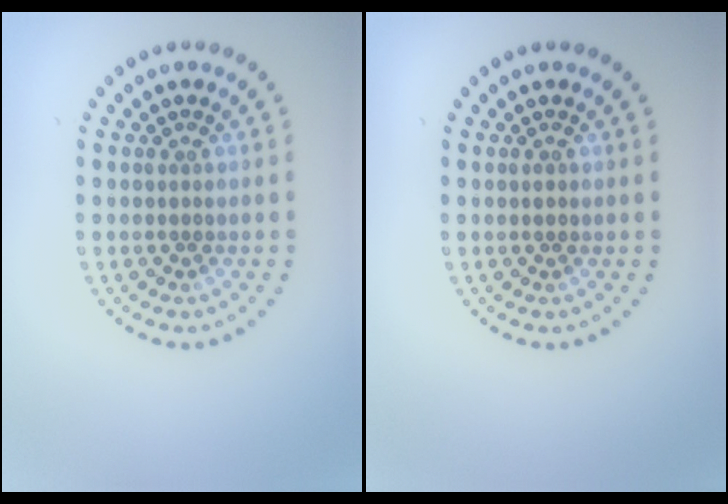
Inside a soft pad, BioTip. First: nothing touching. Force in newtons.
{"total": 0.7, "press": 0.7, "slide": 0.1}